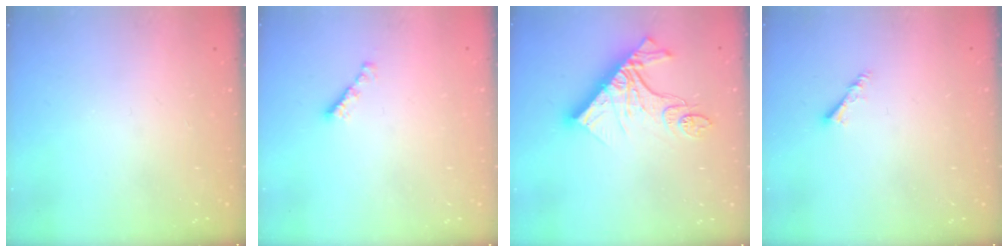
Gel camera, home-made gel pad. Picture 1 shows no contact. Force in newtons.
{"total": 2.3, "press": 2.2, "slide": 0.4}
{"total": 15.3, "press": 15.3, "slide": 1.3}
{"total": 3.0, "press": 2.9, "slide": 0.6}